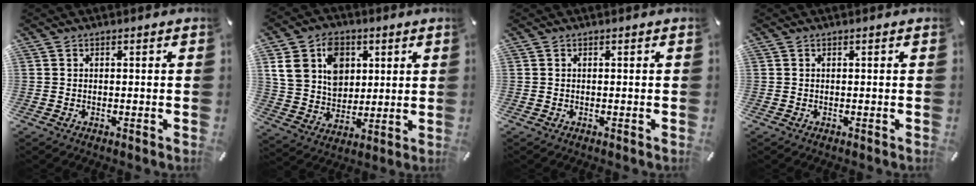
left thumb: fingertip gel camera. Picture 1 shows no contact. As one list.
[{"total": 12.8, "force": [4.5, 10.3, 6.1], "torque": [-0.122, -0.002, 0.083]}, {"total": 0.0}, {"total": 0.0}]